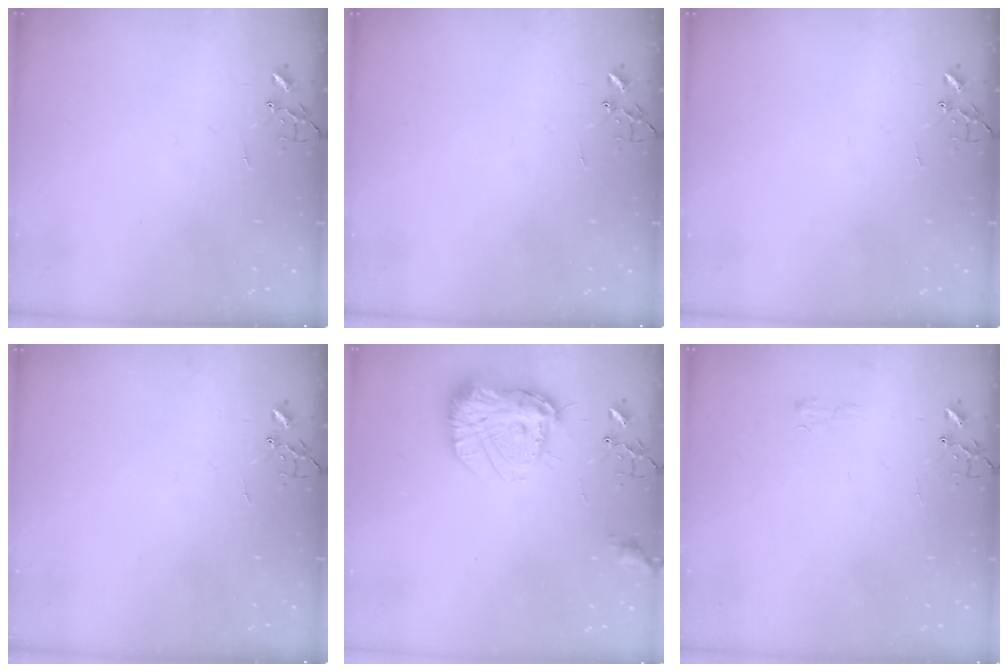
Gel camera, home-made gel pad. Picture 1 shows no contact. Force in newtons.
{"total": 0.0}
{"total": 0.0}
{"total": 0.0}
{"total": 17.4, "press": 17.4, "slide": 1.3}
{"total": 5.4, "press": 5.4, "slide": 0.6}